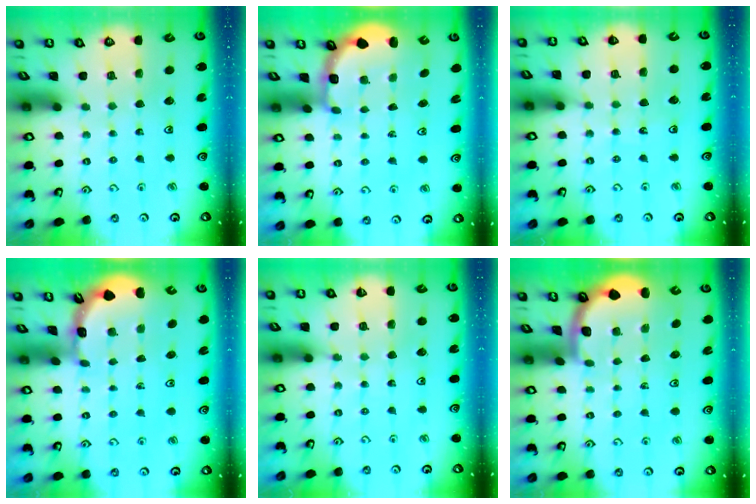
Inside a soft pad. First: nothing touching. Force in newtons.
{"total": 3.0, "press": 2.6, "slide": 1.5}
{"total": 5.5, "press": 5.3, "slide": 1.5}
{"total": 1.8, "press": 1.8, "slide": 0.1}
{"total": 3.0, "press": 2.9, "slide": 0.6}
{"total": 1.9, "press": 1.9, "slide": 0.0}